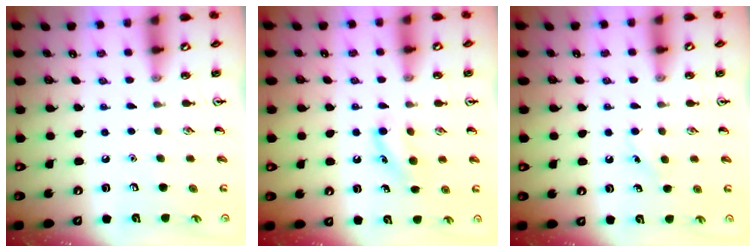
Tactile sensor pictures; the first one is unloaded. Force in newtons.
{"total": 6.8, "press": 6.6, "slide": 1.9}
{"total": 3.2, "press": 2.9, "slide": 1.1}